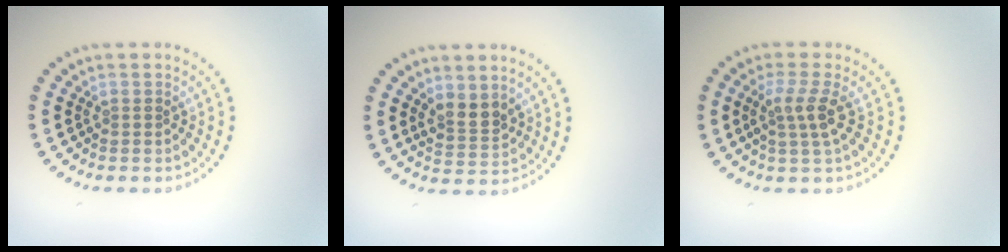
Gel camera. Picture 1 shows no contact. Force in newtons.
{"total": 2.4, "press": 2.2, "slide": 1.0}
{"total": 2.6, "press": 1.9, "slide": 1.7}